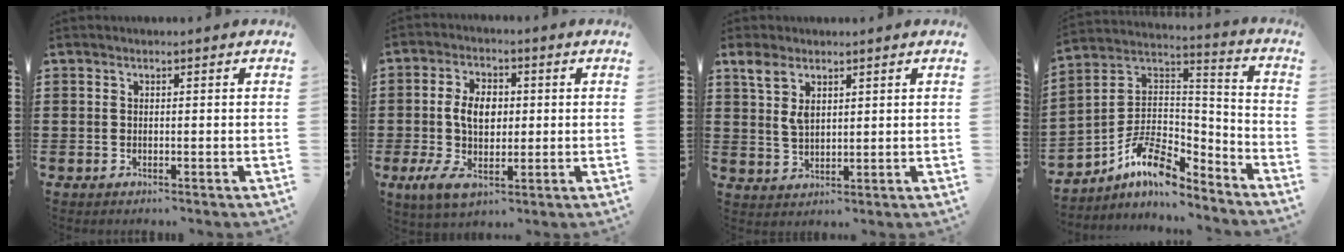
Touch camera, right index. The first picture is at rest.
{"total": 8.2, "force": [0.1, 5.3, 6.3], "torque": [-0.134, 0.007, -0.002]}
{"total": 4.5, "force": [2.4, 2.3, 3.0], "torque": [-0.068, 0.007, 0.043]}
{"total": 9.9, "force": [-6.4, 4.5, 6.0], "torque": [-0.129, 0.006, -0.126]}